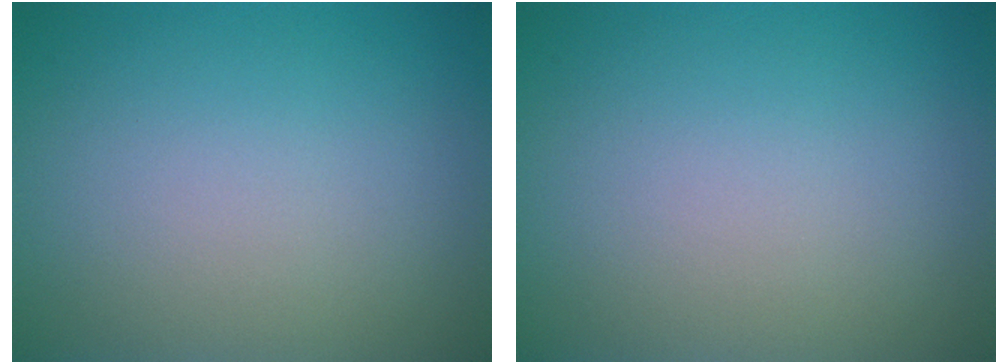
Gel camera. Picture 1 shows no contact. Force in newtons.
{"total": 0.0}